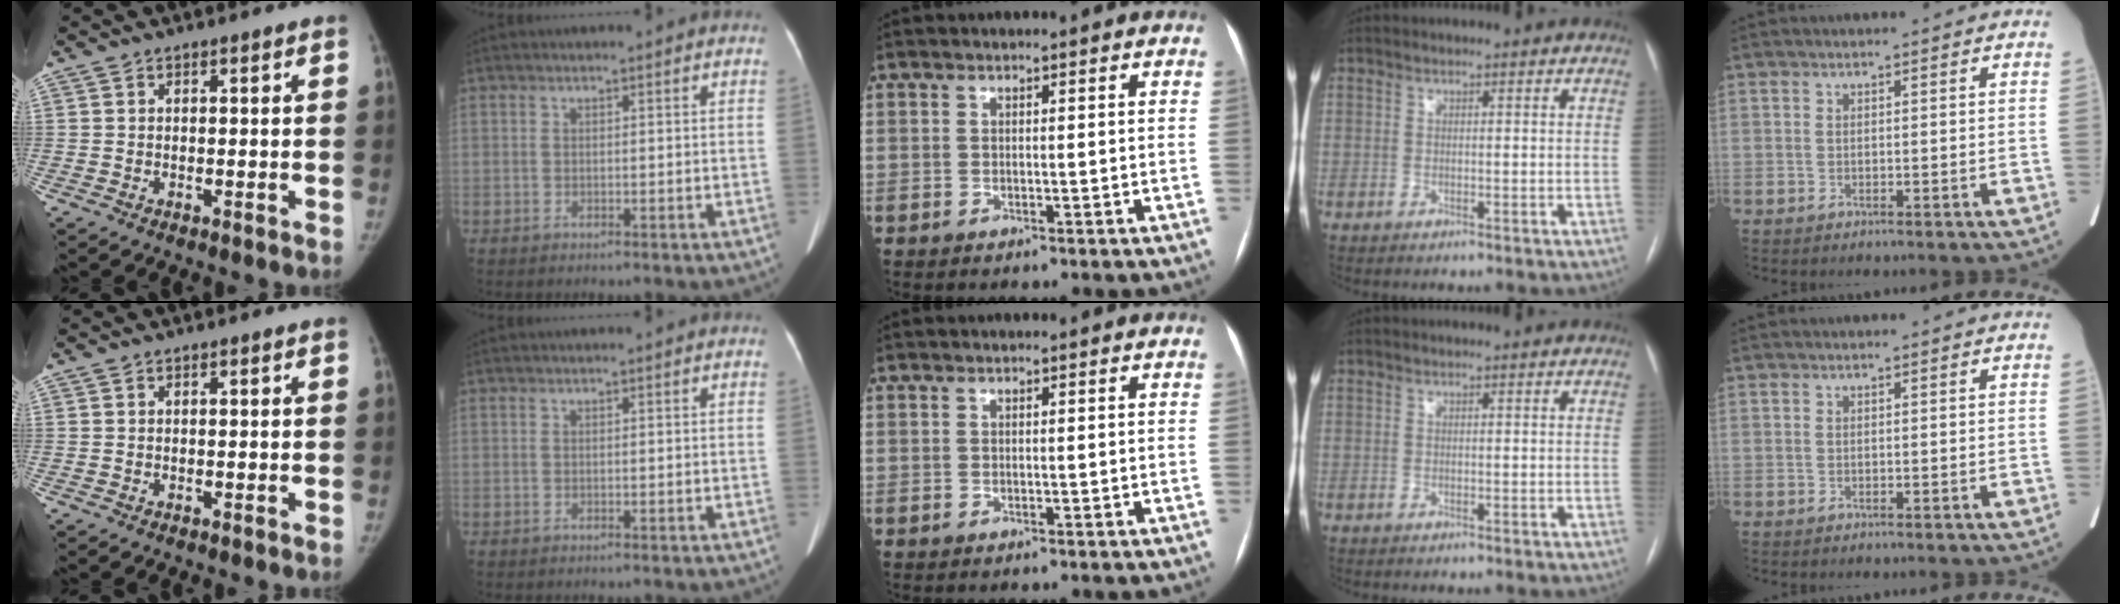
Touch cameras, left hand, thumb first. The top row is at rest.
{}